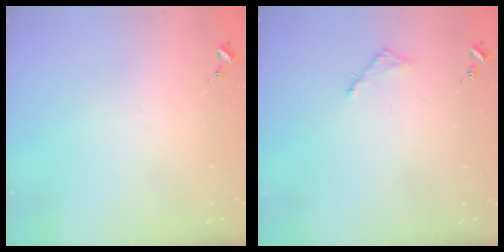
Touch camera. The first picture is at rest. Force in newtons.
{"total": 2.8, "press": 2.7, "slide": 0.3}